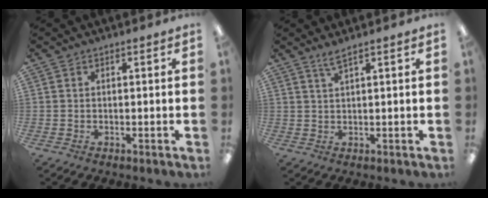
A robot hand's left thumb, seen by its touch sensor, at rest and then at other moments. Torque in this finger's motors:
{"motor_torque": [-0.25, -0.23, 0.41, -0.21, -0.01]}